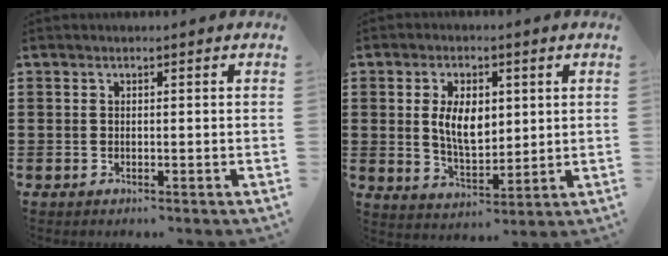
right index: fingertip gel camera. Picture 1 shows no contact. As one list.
[{"total": 7.0, "force": [1.2, 4.0, 5.6], "torque": [-0.101, 0.007, 0.016]}]